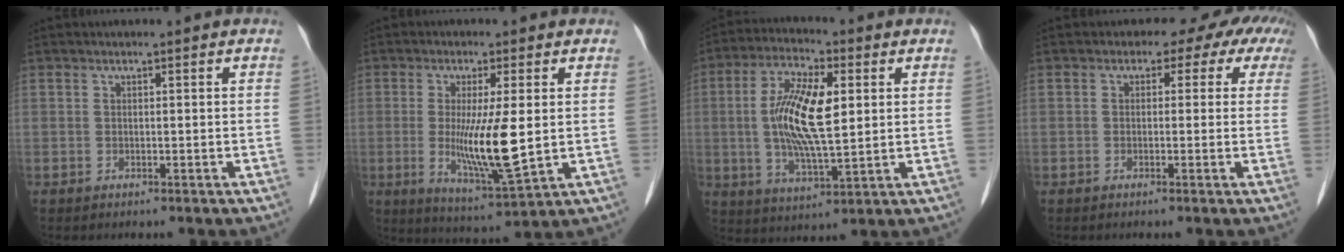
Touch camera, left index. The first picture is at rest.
{"total": 9.9, "force": [0.0, 1.2, 9.8], "torque": [-0.184, -0.028, 0.002]}
{"total": 12.4, "force": [1.7, 3.7, 11.7], "torque": [-0.234, 0.005, 0.028]}
{"total": 6.2, "force": [3.0, 3.9, 3.7], "torque": [-0.035, 0.031, 0.016]}